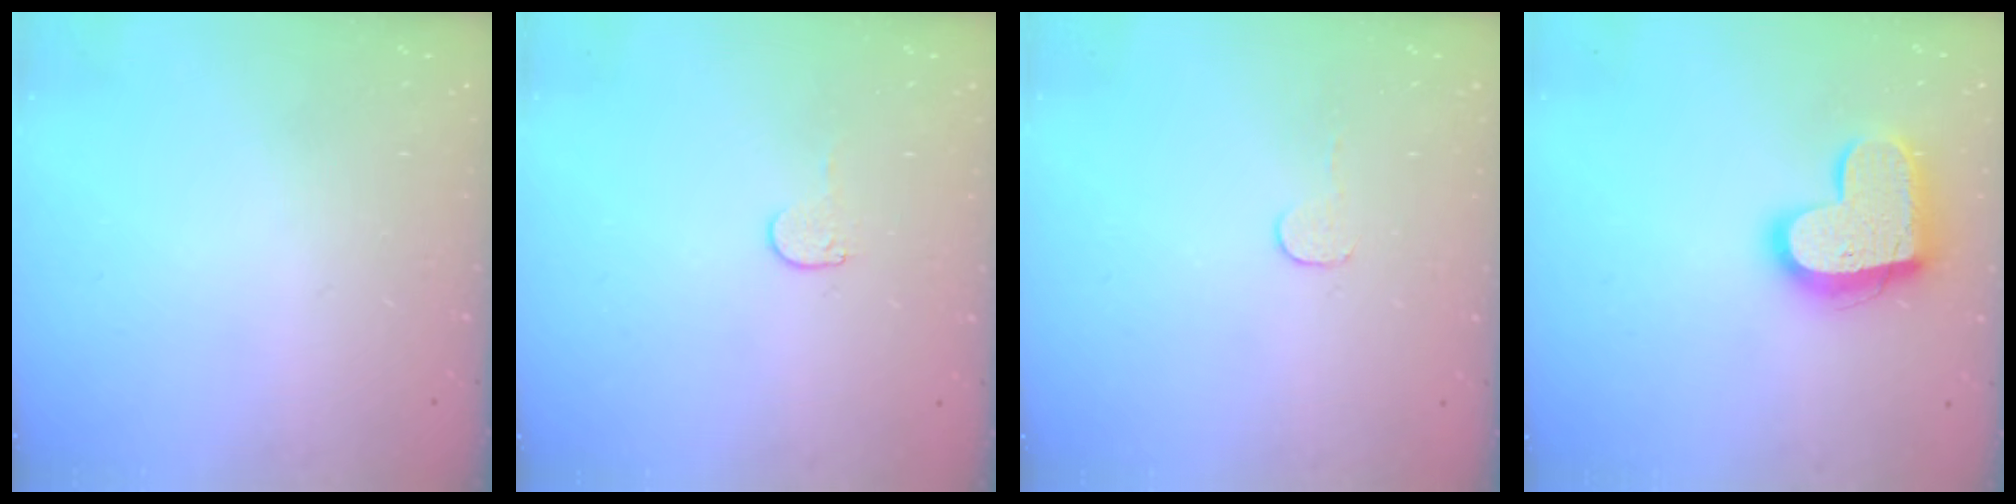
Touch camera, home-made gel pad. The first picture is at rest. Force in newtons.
{"total": 4.0, "press": 4.0, "slide": 0.3}
{"total": 3.0, "press": 3.0, "slide": 0.3}
{"total": 16.3, "press": 16.3, "slide": 1.3}